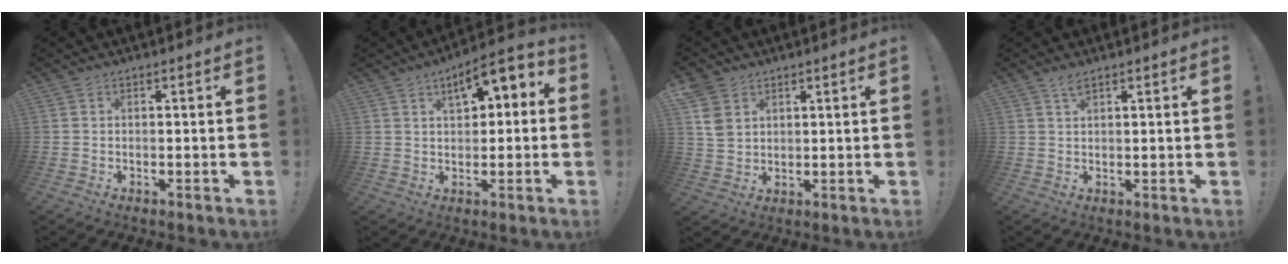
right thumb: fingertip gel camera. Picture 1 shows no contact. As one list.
[{"total": 8.1, "force": [3.2, 4.0, 6.2], "torque": [-0.076, -0.019, 0.051]}, {"total": 7.3, "force": [3.5, 5.7, 2.8], "torque": [-0.049, -0.011, 0.072]}, {"total": 2.4, "force": [1.8, 0.6, 1.4], "torque": [-0.014, -0.009, 0.029]}]